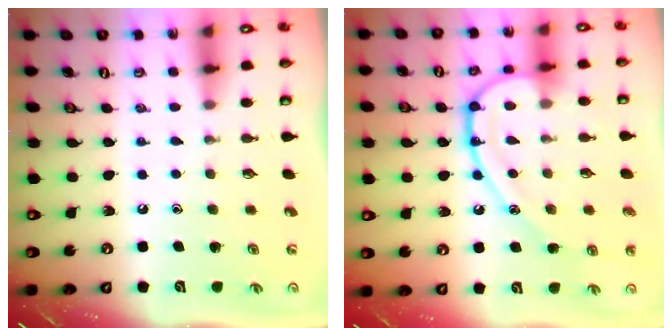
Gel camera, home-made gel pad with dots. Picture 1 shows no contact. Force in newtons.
{"total": 15.2, "press": 15.1, "slide": 1.1}